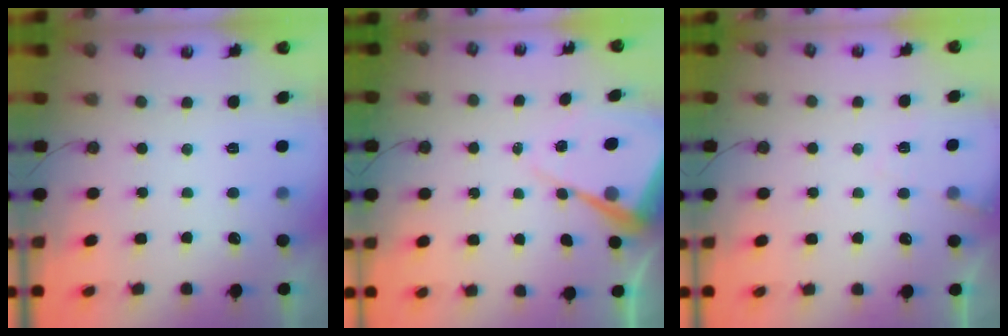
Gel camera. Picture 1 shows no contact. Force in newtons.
{"total": 10.6, "press": 10.5, "slide": 0.8}
{"total": 4.6, "press": 4.5, "slide": 0.6}